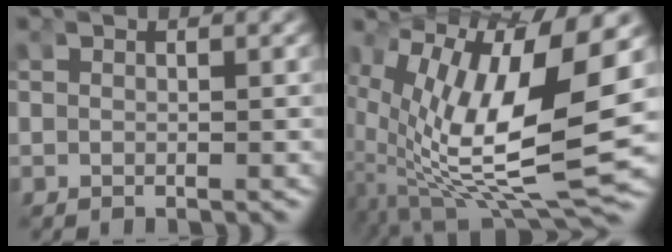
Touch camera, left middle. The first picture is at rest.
{"total": 16.9, "force": [-1.0, 8.5, 14.6], "torque": [-0.236, -0.032, 0.004]}